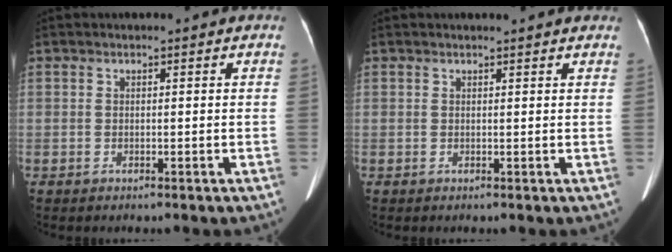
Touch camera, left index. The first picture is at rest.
{"total": 4.3, "force": [4.0, 0.6, 1.5], "torque": [-0.019, 0.015, 0.038]}